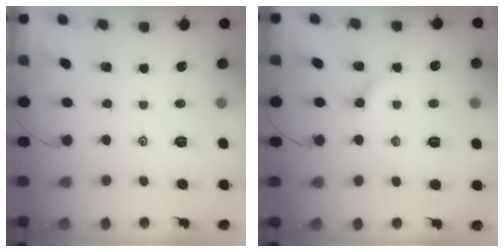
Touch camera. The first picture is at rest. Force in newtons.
{"total": 2.7, "press": 2.6, "slide": 0.5}